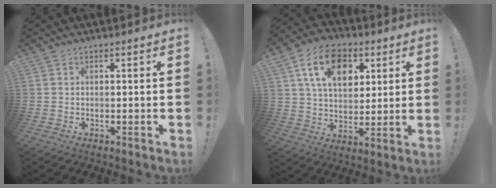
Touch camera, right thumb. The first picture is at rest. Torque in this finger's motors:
{"motor_torque": [1.17, 2.95, 0.20, 0.22, 0.47]}